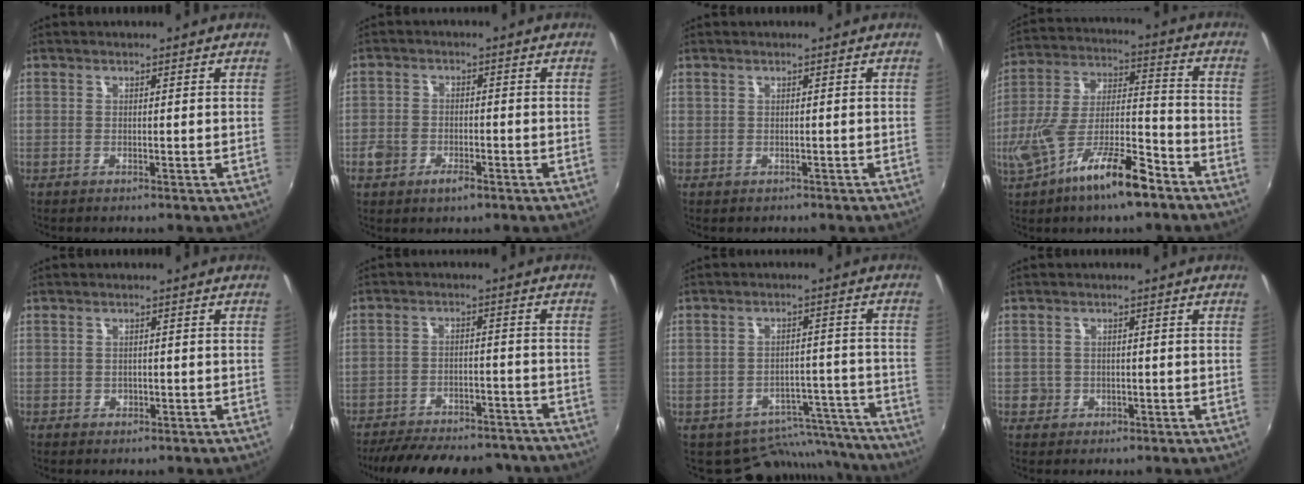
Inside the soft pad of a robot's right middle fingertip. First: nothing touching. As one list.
[{"total": 5.4, "force": [-3.1, 2.9, 3.3], "torque": [-0.078, -0.006, -0.061]}, {"total": 0.7, "force": [-0.2, 0.6, 0.1], "torque": [-0.004, -0.002, 0.001]}, {"total": 15.5, "force": [-9.1, 4.1, 12.0], "torque": [-0.230, -0.017, -0.162]}, {"total": 1.5, "force": [-0.6, 1.3, 0.4], "torque": [-0.007, -0.003, -0.006]}, {"total": 22.5, "force": [-19.5, 7.1, 8.7], "torque": [-0.178, 0.005, -0.246]}, {"total": 12.5, "force": [-11.2, 5.4, 1.7], "torque": [-0.026, 0.041, -0.130]}, {"total": 2.7, "force": [-0.7, 2.6, 0.4], "torque": [-0.009, -0.001, -0.012]}]